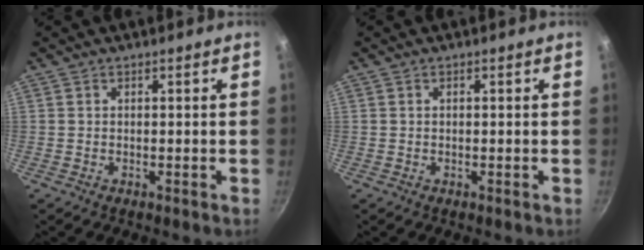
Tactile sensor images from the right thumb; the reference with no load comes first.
{"total": 0.0}